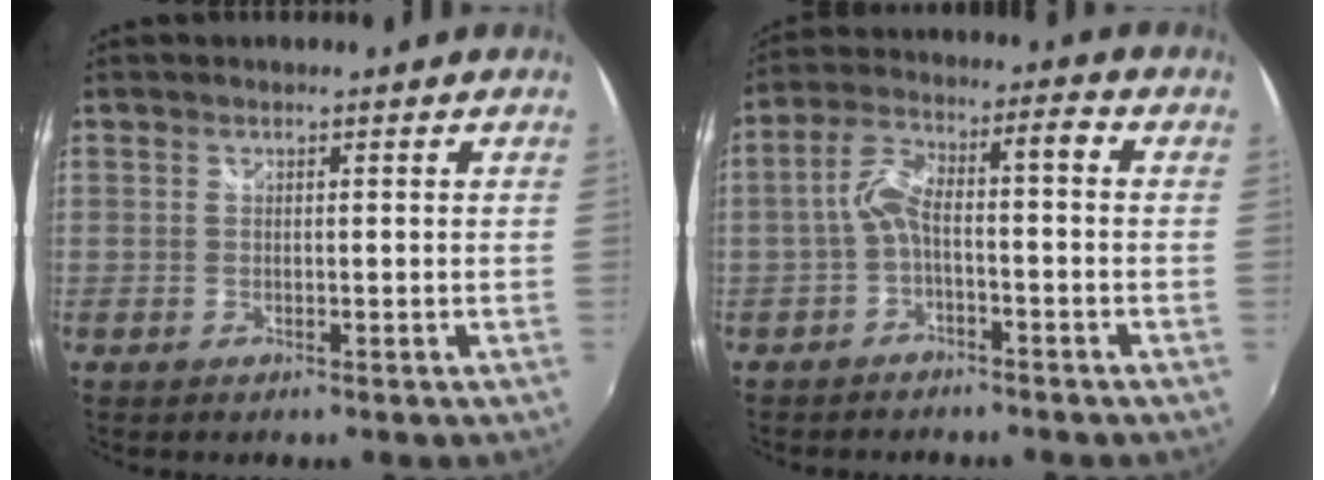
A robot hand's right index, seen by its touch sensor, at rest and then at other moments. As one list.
[{"total": 7.0, "force": [-2.5, 2.0, 6.3], "torque": [-0.137, 0.018, -0.045]}]